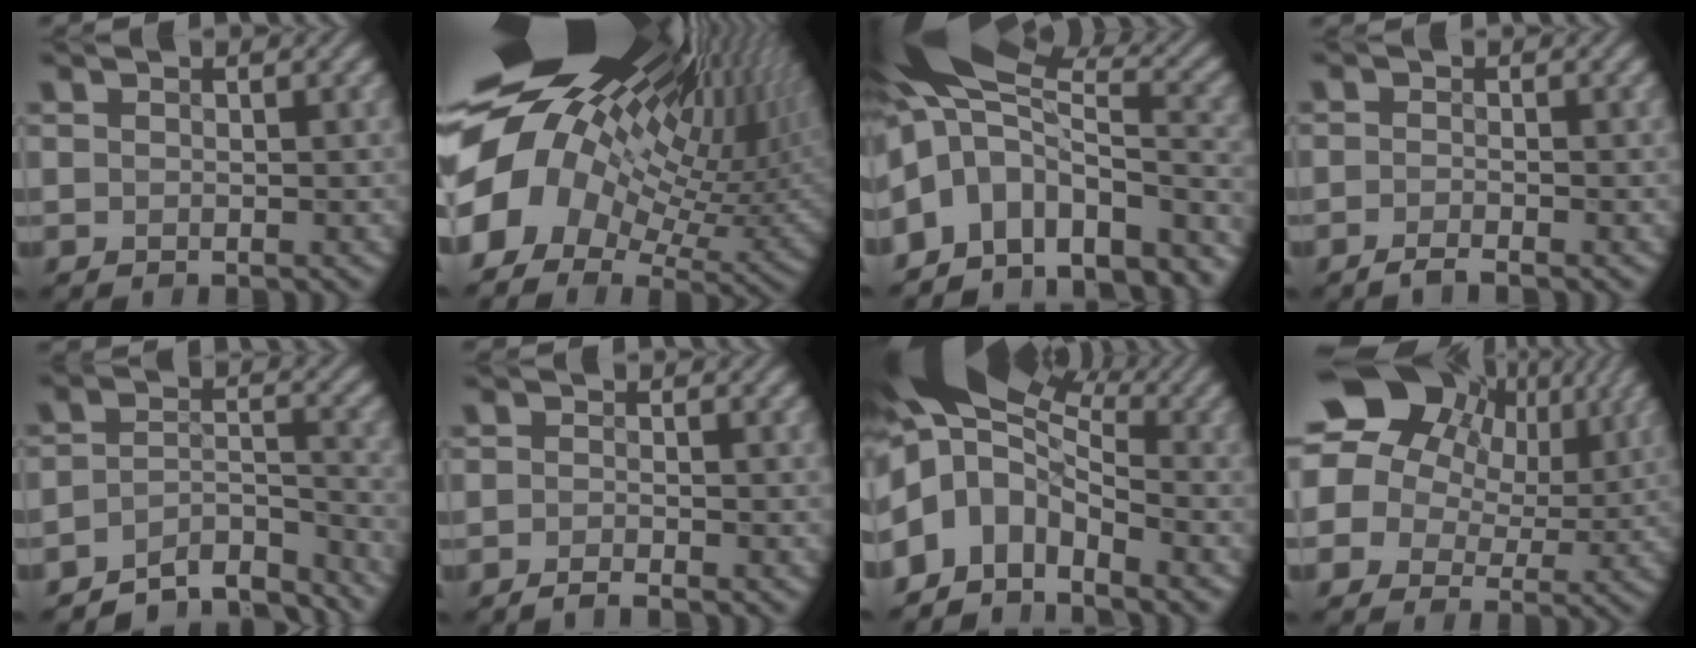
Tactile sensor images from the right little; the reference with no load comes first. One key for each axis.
{"total": 17.7, "fx": 4.2, "fy": 10.1, "fz": 13.9, "tx": -0.236, "ty": -0.017, "tz": 0.108}
{"total": 14.0, "fx": -4.5, "fy": 8.4, "fz": 10.3, "tx": -0.216, "ty": -0.006, "tz": -0.034}
{"total": 1.4, "fx": -1.2, "fy": 0.0, "fz": 0.7, "tx": -0.021, "ty": 0.002, "tz": -0.028}
{"total": 6.8, "fx": -6.1, "fy": 2.1, "fz": 2.0, "tx": -0.024, "ty": -0.004, "tz": -0.096}
{"total": 1.4, "fx": -1.2, "fy": 0.0, "fz": 0.6, "tx": -0.016, "ty": 0.002, "tz": -0.028}
{"total": 11.7, "fx": -0.9, "fy": 7.5, "fz": 8.9, "tx": -0.188, "ty": 0.005, "tz": -0.018}
{"total": 14.9, "fx": 6.2, "fy": 11.1, "fz": 7.6, "tx": -0.172, "ty": 0.037, "tz": 0.101}